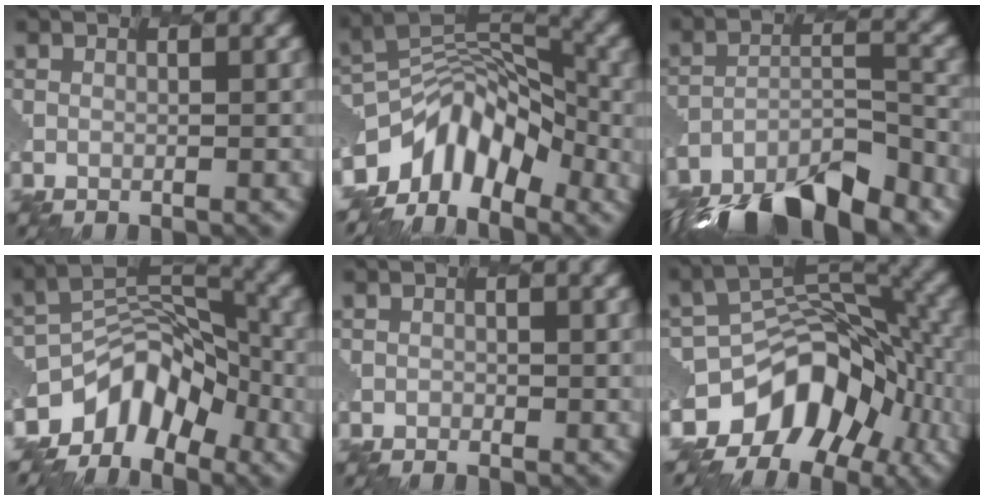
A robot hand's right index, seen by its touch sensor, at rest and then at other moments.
{"total": 5.7, "force": [-4.3, 3.2, 2.1], "torque": [-0.029, 0.000, -0.092]}
{"total": 10.0, "force": [-8.8, 3.0, 3.7], "torque": [-0.078, -0.005, -0.148]}
{"total": 5.5, "force": [-4.4, 3.0, 1.4], "torque": [-0.015, -0.001, -0.089]}
{"total": 0.6, "force": [0.0, -0.1, -0.6], "torque": [-0.009, -0.009, 0.001]}
{"total": 8.6, "force": [-5.0, 5.9, 3.7], "torque": [-0.059, 0.003, -0.091]}